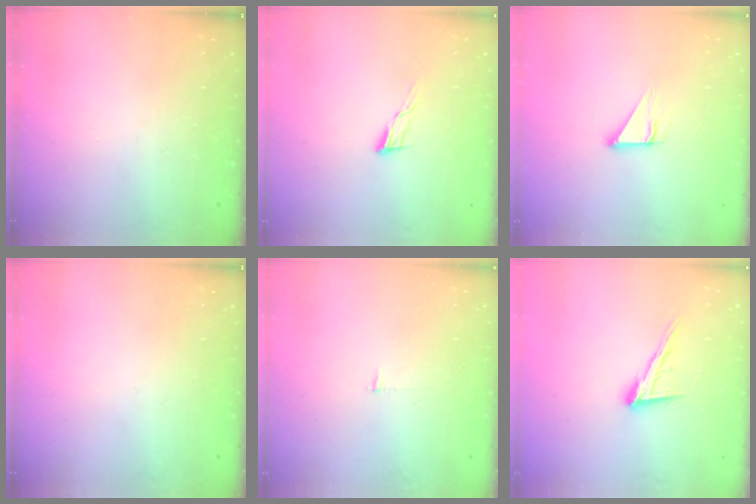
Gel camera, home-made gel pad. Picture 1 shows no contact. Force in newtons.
{"total": 7.3, "press": 7.2, "slide": 1.2}
{"total": 4.0, "press": 4.0, "slide": 0.2}
{"total": 0.0}
{"total": 2.5, "press": 2.5, "slide": 0.2}
{"total": 13.2, "press": 12.7, "slide": 3.4}